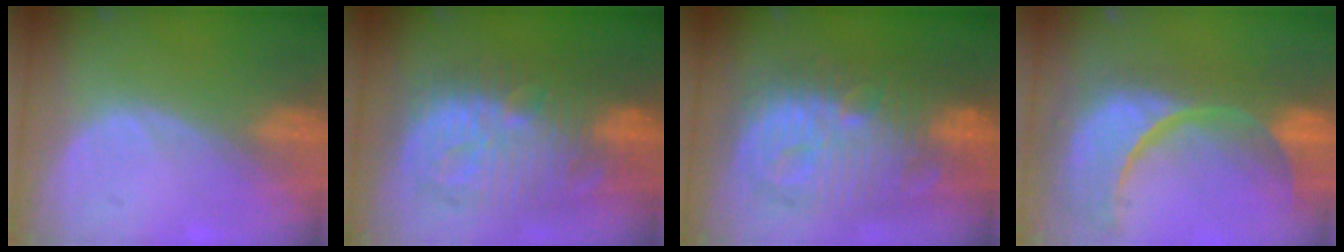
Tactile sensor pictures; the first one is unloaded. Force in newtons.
{"total": 12.4, "press": 12.3, "slide": 1.0}
{"total": 13.8, "press": 13.7, "slide": 1.3}
{"total": 15.3, "press": 12.1, "slide": 9.4}